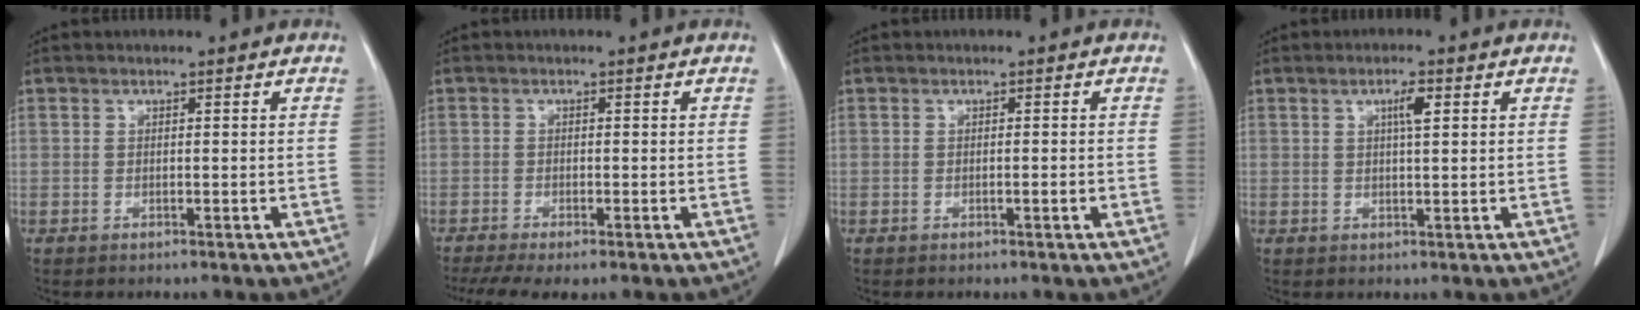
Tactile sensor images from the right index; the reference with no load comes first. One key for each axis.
{"total": 6.0, "fx": -4.4, "fy": 1.1, "fz": 3.9, "tx": -0.064, "ty": -0.012, "tz": -0.074}
{"total": 0.9, "fx": -0.4, "fy": -0.1, "fz": 0.9, "tx": -0.015, "ty": -0.001, "tz": -0.004}
{"total": 2.7, "fx": 1.0, "fy": 0.3, "fz": 2.4, "tx": -0.042, "ty": 0.001, "tz": 0.016}